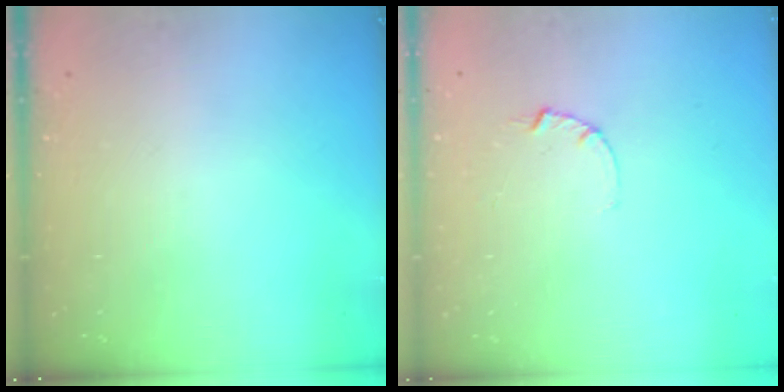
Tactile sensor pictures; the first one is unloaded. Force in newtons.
{"total": 2.5, "press": 2.5, "slide": 0.3}